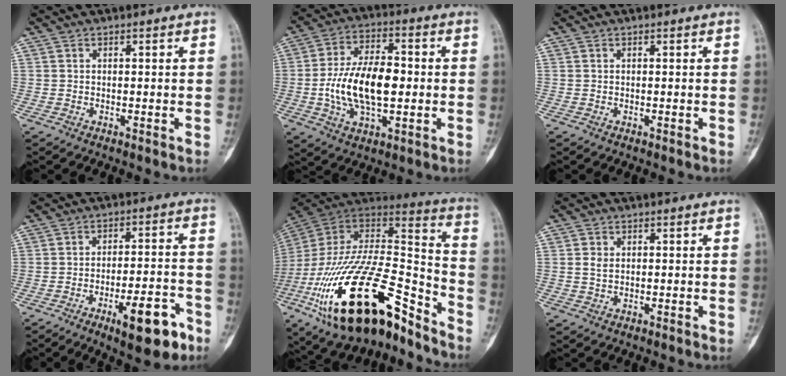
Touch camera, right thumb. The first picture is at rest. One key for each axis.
{"total": 15.5, "fx": -1.1, "fy": 8.0, "fz": 13.2, "tx": -0.239, "ty": 0.015, "tz": -0.020}
{"total": 0.0}
{"total": 12.1, "fx": -6.3, "fy": 3.9, "fz": 9.6, "tx": -0.130, "ty": 0.035, "tz": -0.086}
{"total": 32.7, "fx": -18.2, "fy": 13.0, "fz": 23.9, "tx": -0.452, "ty": 0.052, "tz": -0.306}
{"total": 2.1, "fx": 0.3, "fy": 1.4, "fz": 1.5, "tx": -0.027, "ty": 0.000, "tz": 0.010}